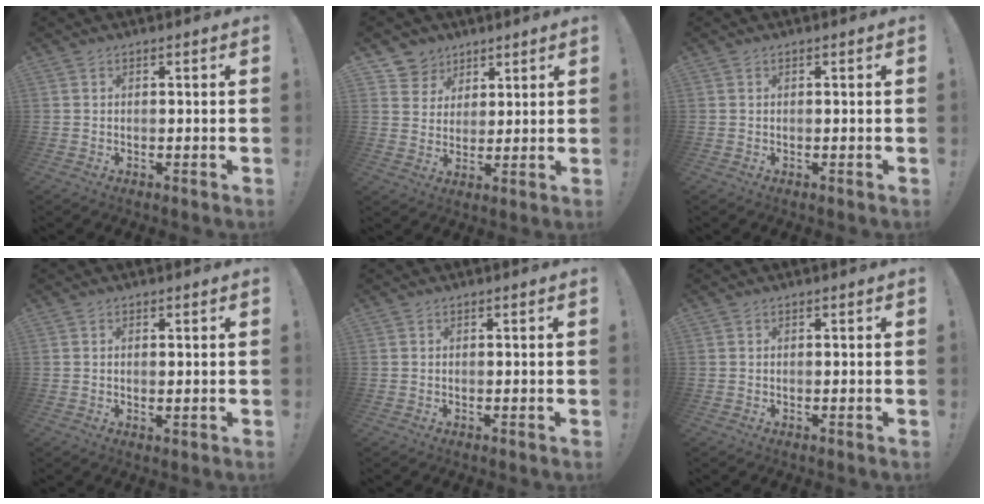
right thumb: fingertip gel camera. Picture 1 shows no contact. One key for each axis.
{"total": 7.6, "fx": 4.4, "fy": 6.1, "fz": 0.6, "tx": -0.013, "ty": -0.036, "tz": 0.089}
{"total": 0.0}
{"total": 0.9, "fx": 0.6, "fy": 0.3, "fz": 0.7, "tx": 0.002, "ty": -0.005, "tz": 0.008}
{"total": 0.0}
{"total": 0.0}